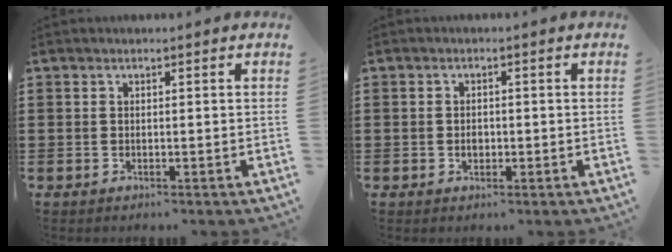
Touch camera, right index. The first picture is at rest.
{"total": 1.5, "force": [-0.3, 1.0, 1.0], "torque": [-0.019, 0.005, -0.006]}